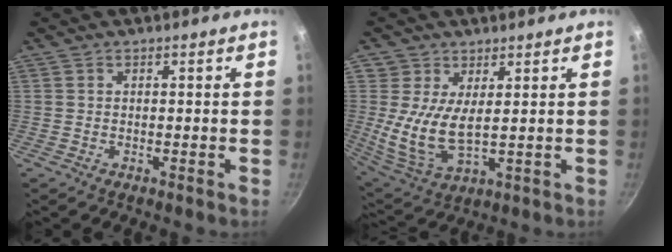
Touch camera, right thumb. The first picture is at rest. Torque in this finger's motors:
{"motor_torque": [1.46, 1.49, 0.66, -0.42, 0.18]}